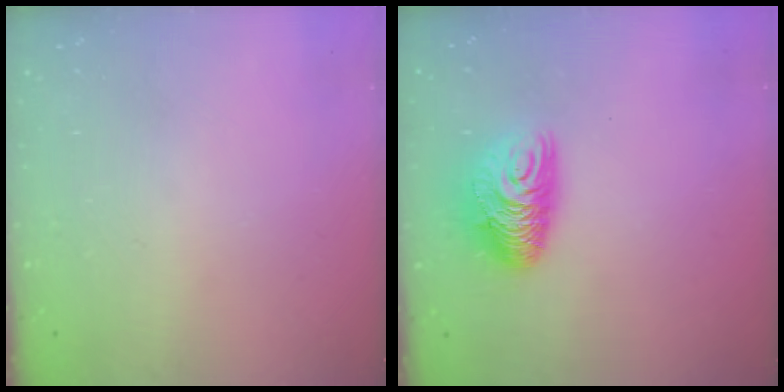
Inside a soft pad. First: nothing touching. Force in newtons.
{"total": 10.0, "press": 10.0, "slide": 0.6}